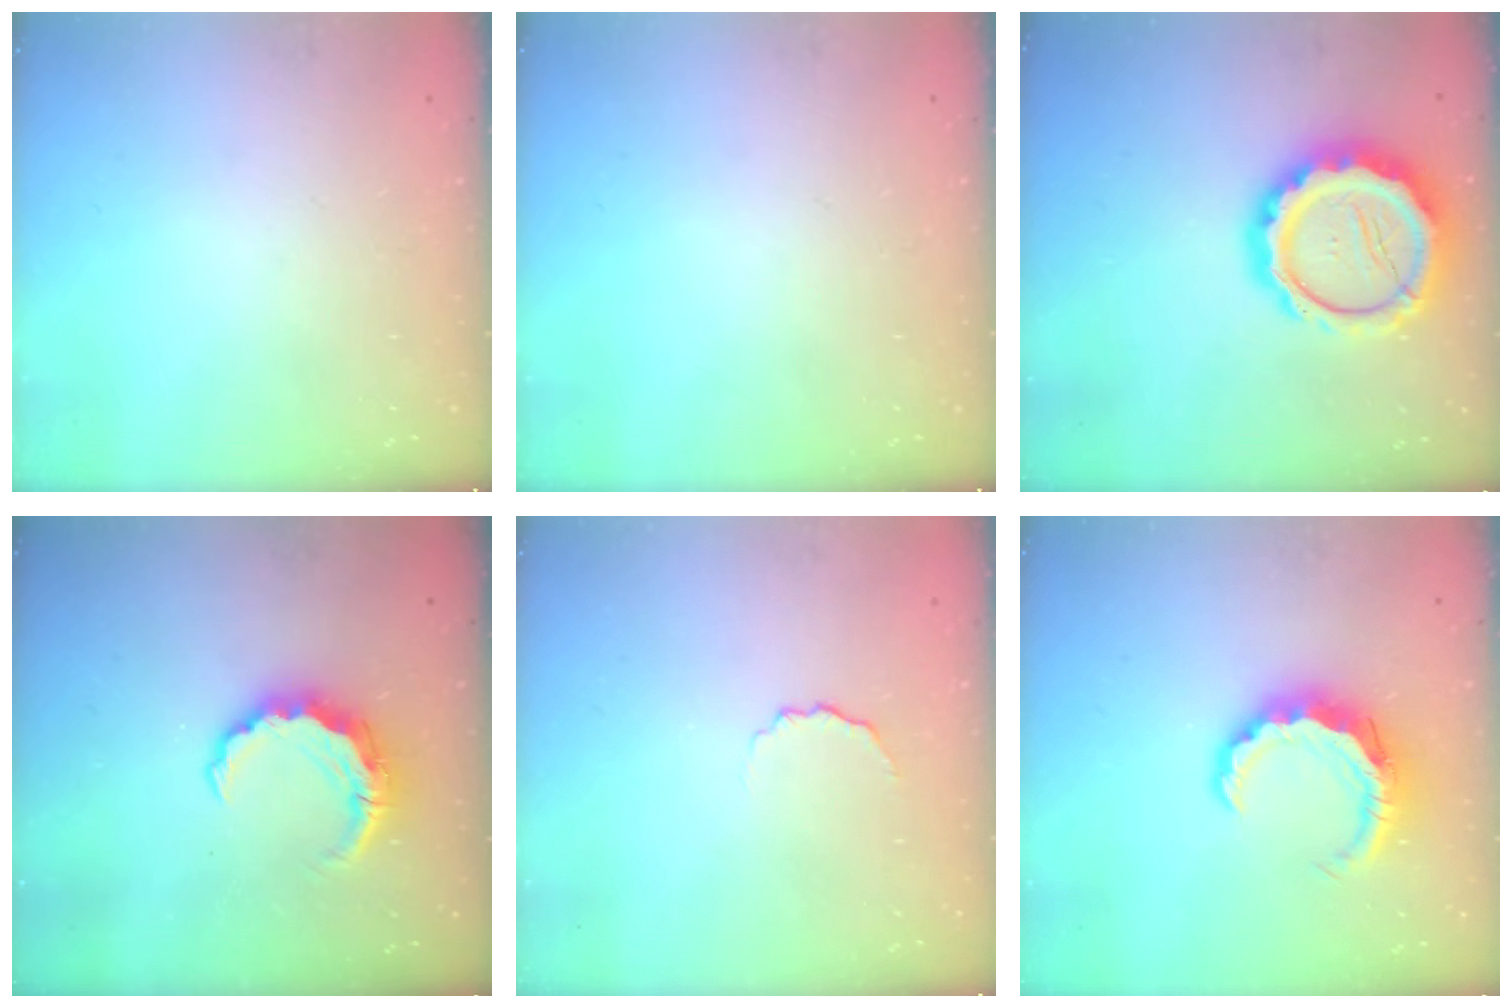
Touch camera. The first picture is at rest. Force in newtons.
{"total": 0.0}
{"total": 16.1, "press": 15.8, "slide": 3.1}
{"total": 8.0, "press": 8.0, "slide": 1.0}
{"total": 4.1, "press": 3.9, "slide": 1.2}
{"total": 9.9, "press": 9.7, "slide": 1.6}